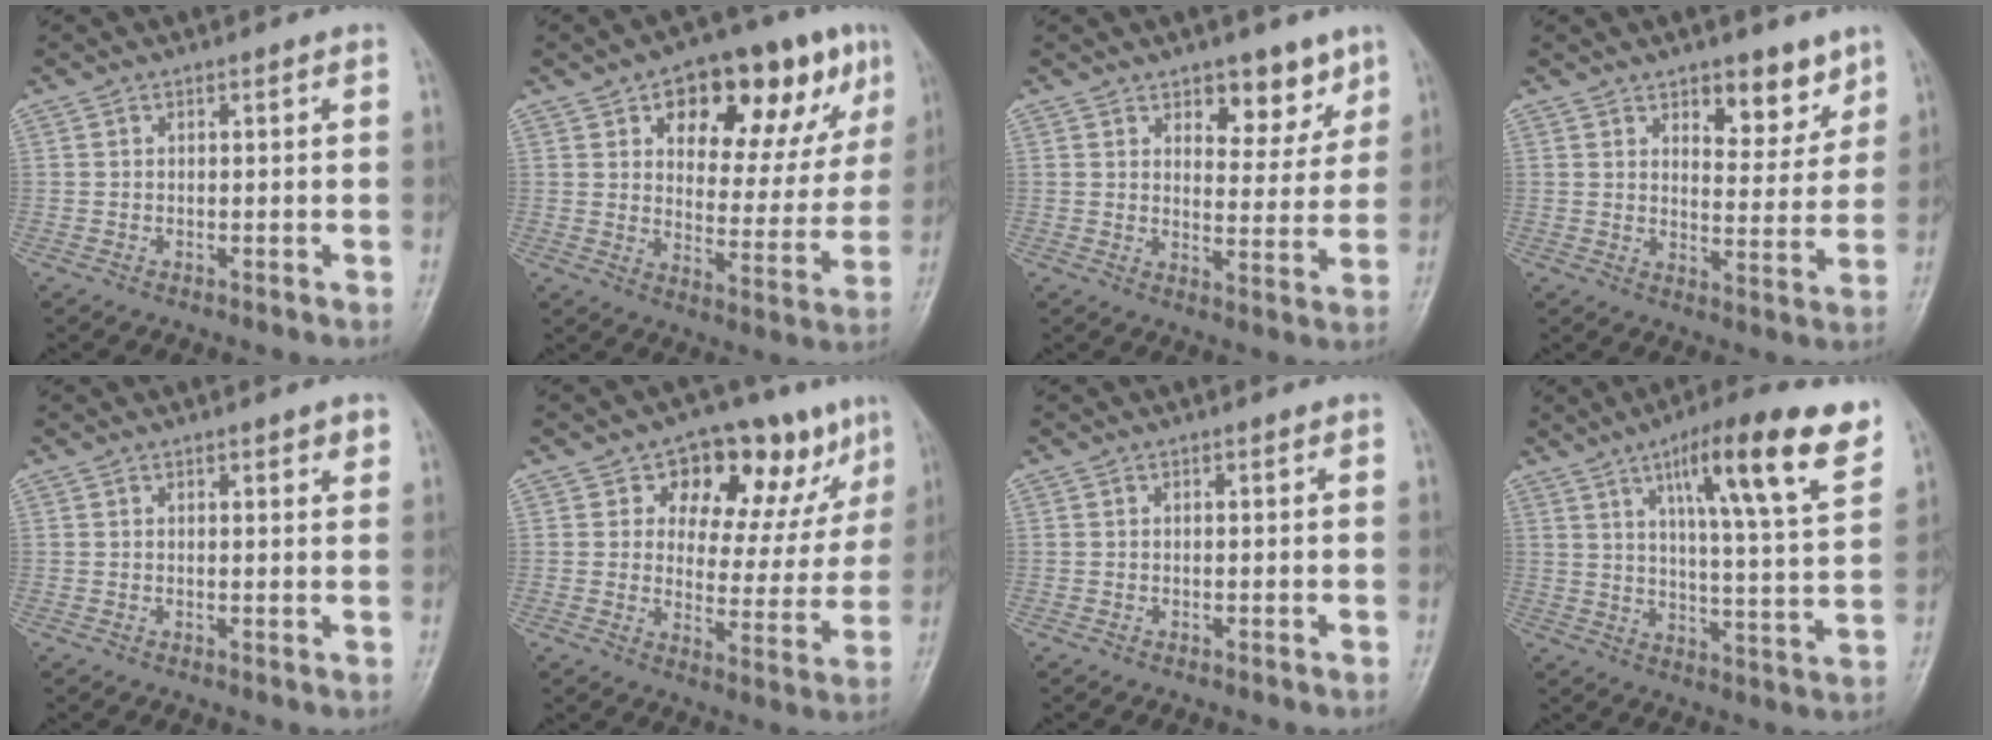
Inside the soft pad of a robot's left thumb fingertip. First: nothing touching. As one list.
[{"total": 21.2, "force": [10.4, 10.4, 15.3], "torque": [-0.156, -0.015, 0.150]}, {"total": 8.0, "force": [5.4, 4.2, 4.2], "torque": [-0.018, -0.035, 0.077]}, {"total": 8.6, "force": [5.6, 4.1, 5.0], "torque": [-0.036, -0.039, 0.083]}, {"total": 2.4, "force": [1.5, 0.7, 1.7], "torque": [-0.015, -0.007, 0.018]}, {"total": 16.2, "force": [9.2, 9.2, 9.5], "torque": [-0.053, -0.030, 0.130]}, {"total": 0.0}, {"total": 18.1, "force": [10.0, 2.8, 14.8], "torque": [-0.205, -0.040, 0.150]}]